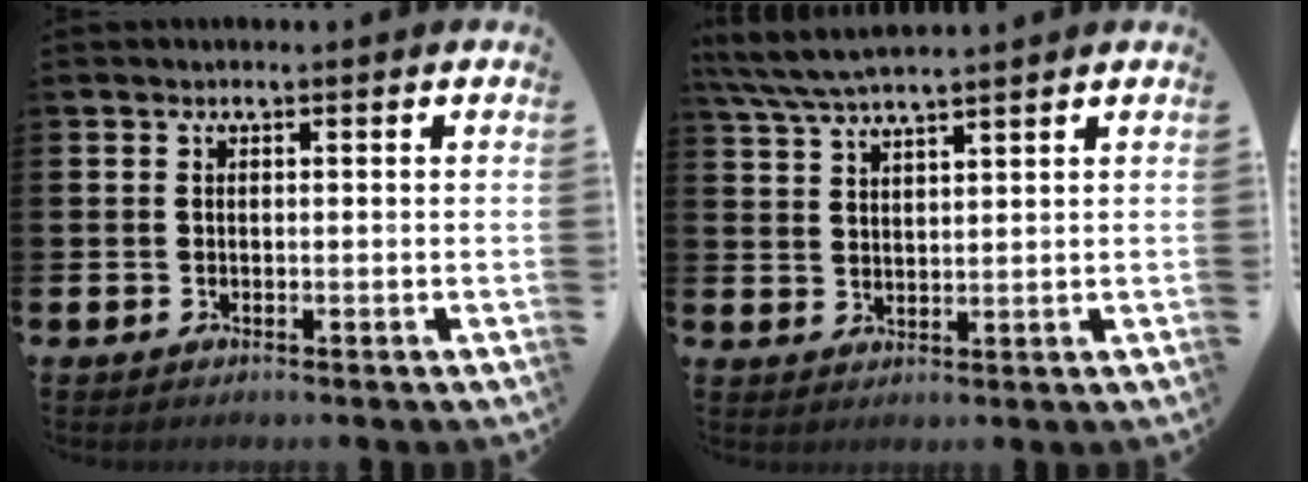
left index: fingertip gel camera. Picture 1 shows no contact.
{"total": 5.2, "force": [4.8, 0.2, 1.8], "torque": [-0.055, -0.015, 0.089]}